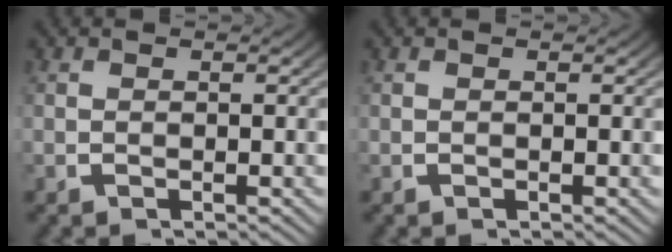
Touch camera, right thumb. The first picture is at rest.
{"total": 0.0}